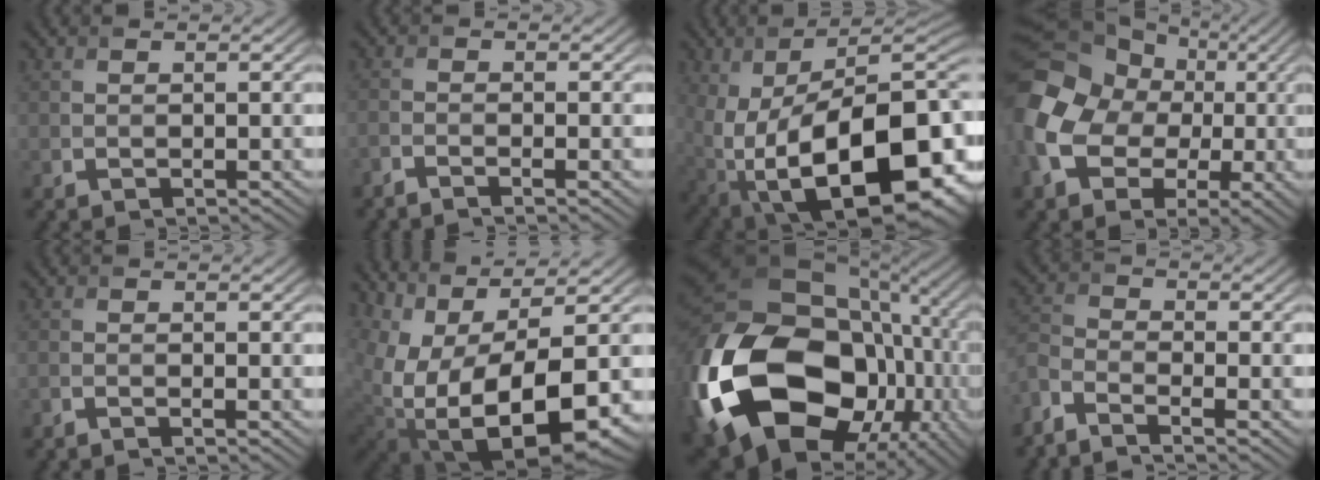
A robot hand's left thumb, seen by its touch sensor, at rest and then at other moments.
{"total": 2.1, "force": [-1.6, 0.3, 1.3], "torque": [-0.020, -0.004, -0.042]}
{"total": 22.0, "force": [-3.1, 11.1, 18.7], "torque": [-0.309, -0.051, -0.032]}
{"total": 15.7, "force": [-0.5, 13.4, 8.1], "torque": [-0.212, -0.033, -0.021]}
{"total": 1.4, "force": [-0.9, 0.2, 1.0], "torque": [-0.014, 0.000, -0.025]}
{"total": 15.6, "force": [-1.1, 8.0, 13.4], "torque": [-0.242, -0.033, 0.010]}
{"total": 23.1, "force": [-4.3, 16.4, 15.6], "torque": [-0.390, -0.041, -0.060]}
{"total": 5.4, "force": [-4.4, 1.2, 2.8], "torque": [-0.074, -0.012, -0.101]}